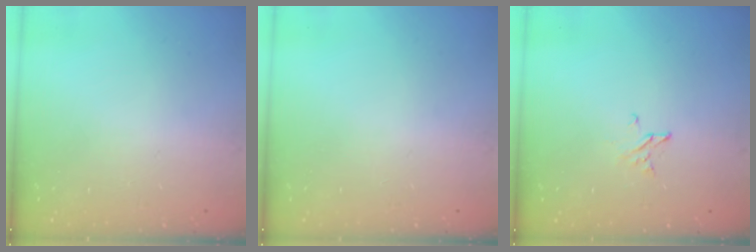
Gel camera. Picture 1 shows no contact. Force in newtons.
{"total": 0.0}
{"total": 2.3, "press": 2.2, "slide": 0.2}